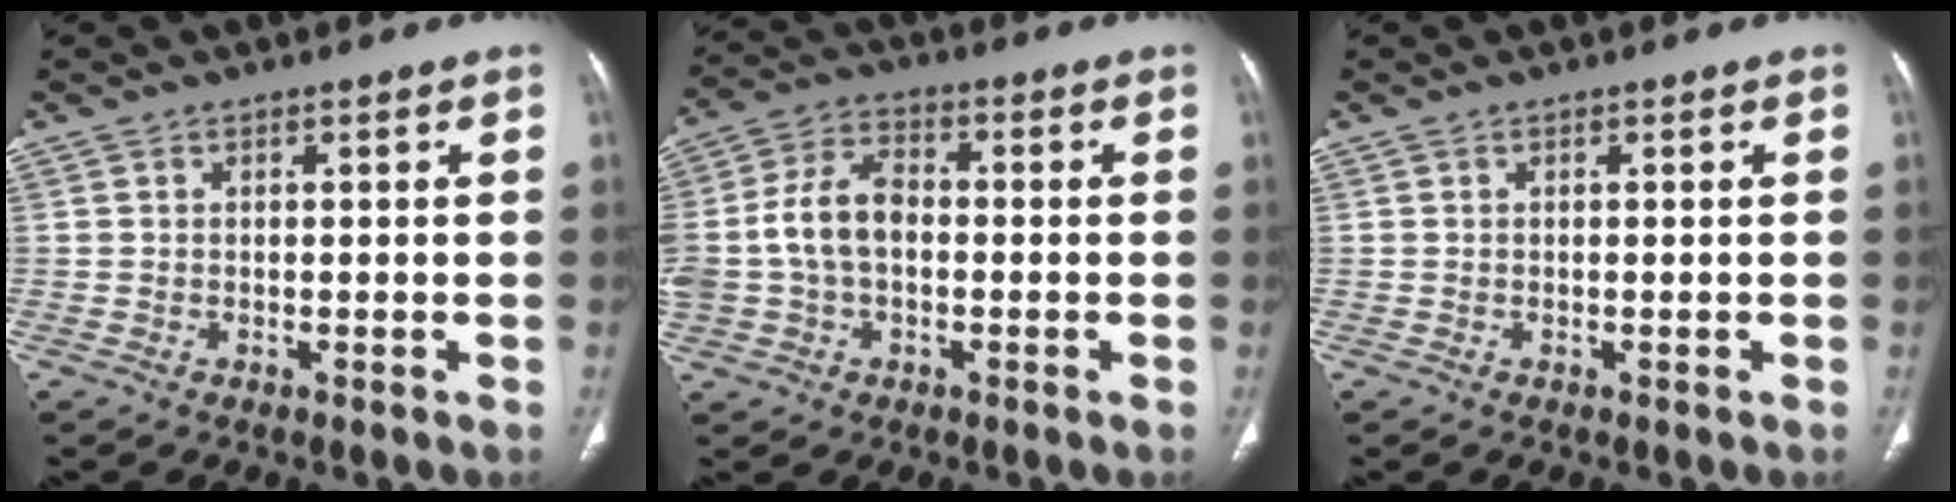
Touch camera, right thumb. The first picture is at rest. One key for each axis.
{"total": 10.7, "fx": -0.7, "fy": 7.2, "fz": 7.9, "tx": -0.156, "ty": 0.033, "tz": -0.020}
{"total": 0.0}